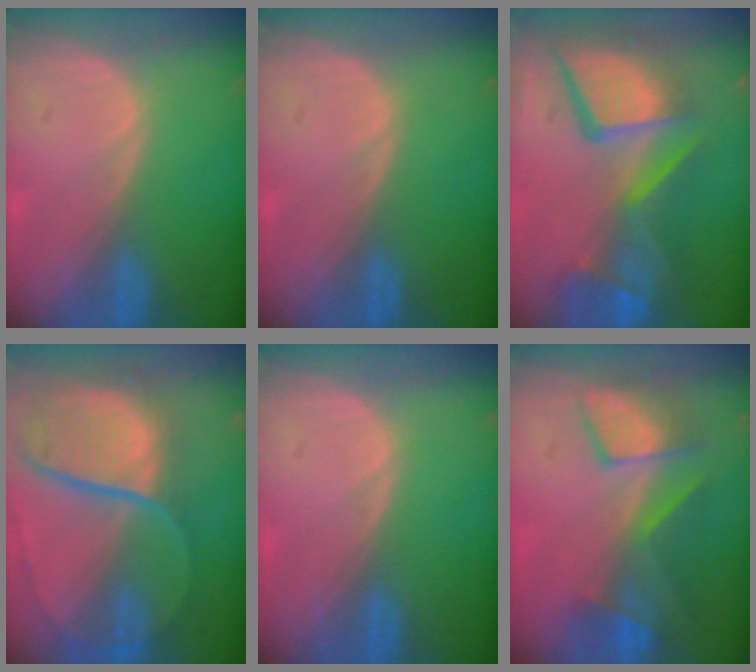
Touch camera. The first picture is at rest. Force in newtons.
{"total": 0.0}
{"total": 13.7, "press": 11.2, "slide": 7.9}
{"total": 11.4, "press": 9.4, "slide": 6.4}
{"total": 0.0}
{"total": 7.8, "press": 7.6, "slide": 1.6}